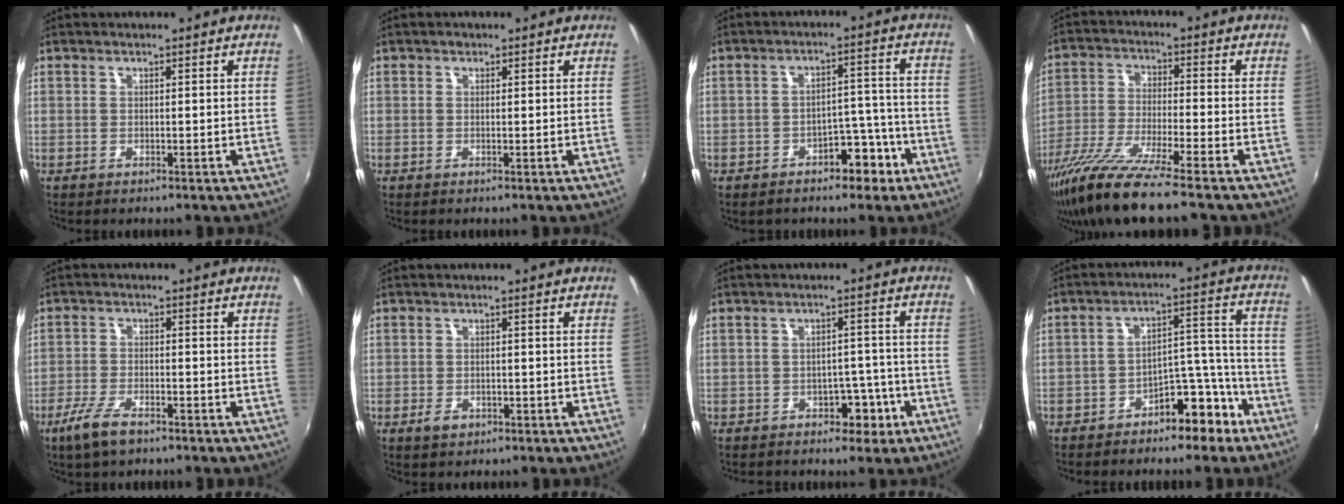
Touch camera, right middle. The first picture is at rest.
{"total": 0.6, "force": [0.1, 0.6, 0.1], "torque": [0.001, 0.001, -0.002]}
{"total": 6.7, "force": [-4.0, 4.3, 3.2], "torque": [-0.050, 0.025, -0.042]}
{"total": 14.2, "force": [-11.1, 0.0, 8.9], "torque": [-0.181, -0.042, -0.206]}
{"total": 6.6, "force": [-4.6, 2.0, 4.2], "torque": [-0.107, -0.013, -0.088]}
{"total": 2.7, "force": [-1.6, 1.7, 1.3], "torque": [-0.027, -0.004, -0.026]}
{"total": 4.8, "force": [-2.8, 3.4, 1.8], "torque": [-0.031, 0.015, -0.027]}
{"total": 9.7, "force": [-7.2, 4.9, 4.3], "torque": [-0.045, 0.052, -0.098]}